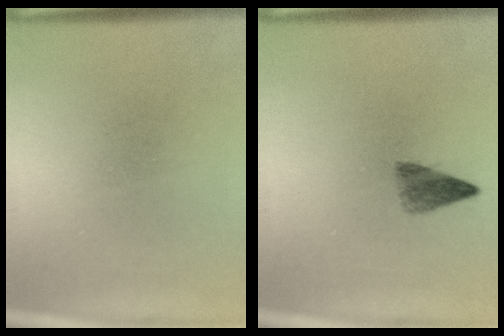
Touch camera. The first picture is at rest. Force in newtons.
{"total": 2.8}